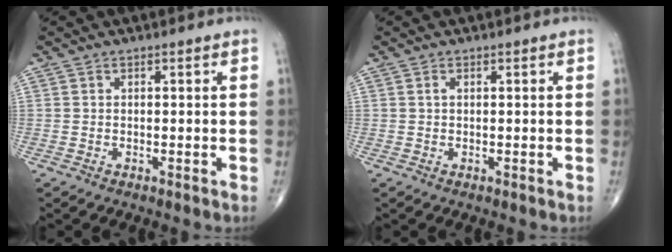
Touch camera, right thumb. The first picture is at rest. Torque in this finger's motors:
{"motor_torque": [-0.06, -0.42, 0.03, -0.04, 0.03]}